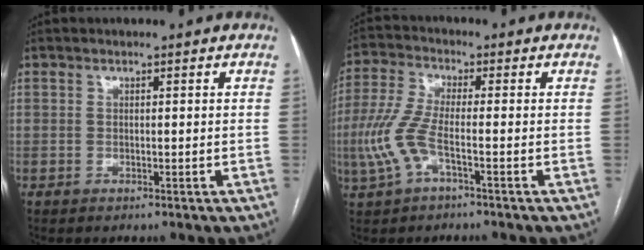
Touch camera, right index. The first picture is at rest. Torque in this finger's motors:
{"motor_torque": [0.74, -0.62, 0.61, 0.19]}